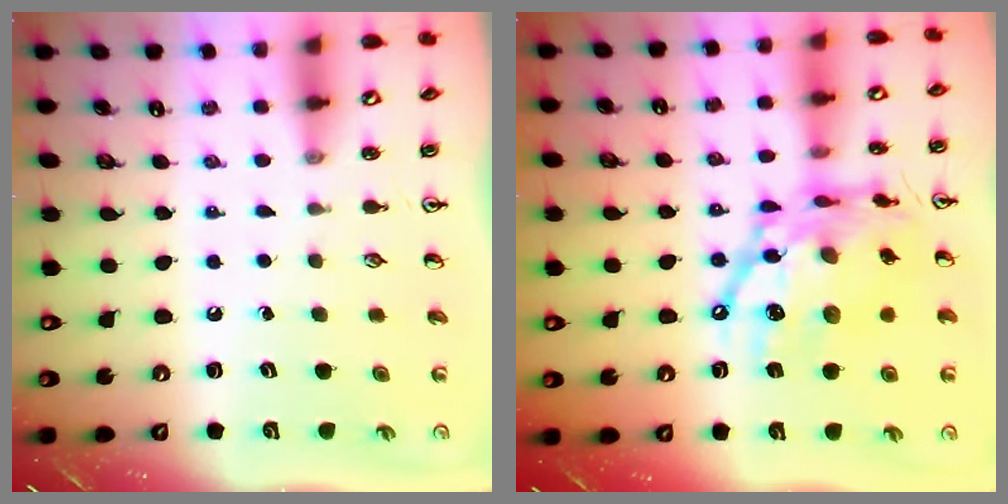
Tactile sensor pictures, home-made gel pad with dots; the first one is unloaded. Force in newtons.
{"total": 20.1, "press": 20.1, "slide": 1.7}